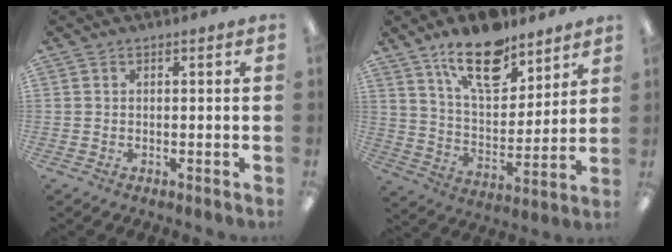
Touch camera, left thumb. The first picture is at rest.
{"total": 16.9, "force": [12.1, 7.4, 9.2], "torque": [-0.140, -0.066, 0.208]}